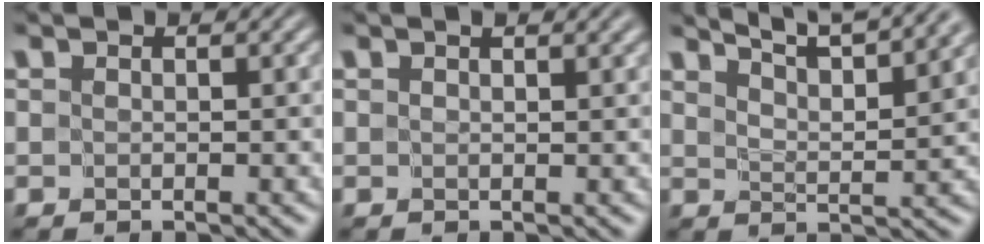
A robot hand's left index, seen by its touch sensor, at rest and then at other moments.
{"total": 1.0, "force": [0.8, 0.1, 0.7], "torque": [-0.005, 0.002, 0.010]}
{"total": 7.8, "force": [6.7, 1.4, 3.7], "torque": [-0.029, 0.017, 0.066]}